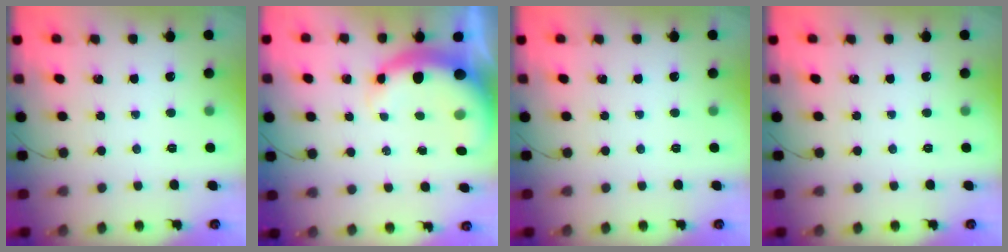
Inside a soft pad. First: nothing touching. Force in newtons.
{"total": 6.7, "press": 6.6, "slide": 1.2}
{"total": 0.0}
{"total": 0.0}